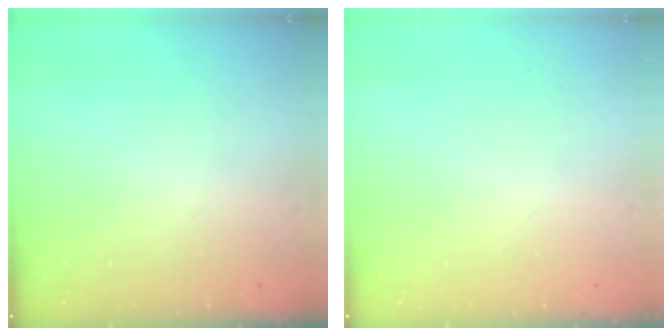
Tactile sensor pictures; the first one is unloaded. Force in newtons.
{"total": 0.0}